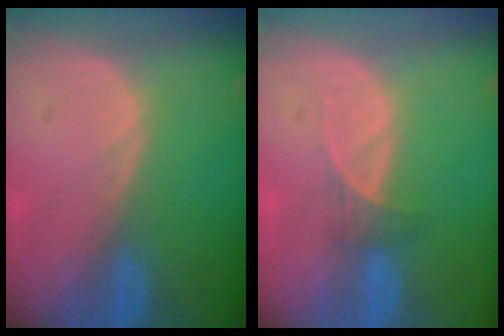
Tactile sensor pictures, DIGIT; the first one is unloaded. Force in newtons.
{"total": 1.8, "press": 1.6, "slide": 0.8}